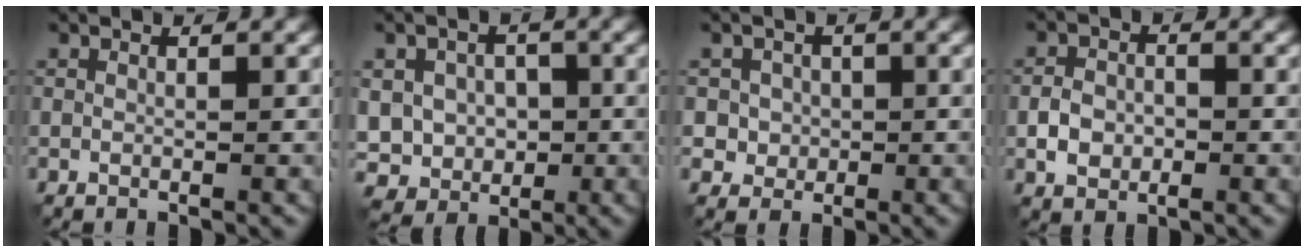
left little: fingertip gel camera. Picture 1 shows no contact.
{"total": 6.2, "force": [0.0, 5.4, 3.0], "torque": [-0.059, 0.002, -0.010]}
{"total": 2.8, "force": [0.3, 2.7, 0.8], "torque": [-0.006, -0.002, 0.008]}
{"total": 2.7, "force": [-0.7, 1.9, 1.7], "torque": [-0.033, 0.001, -0.018]}